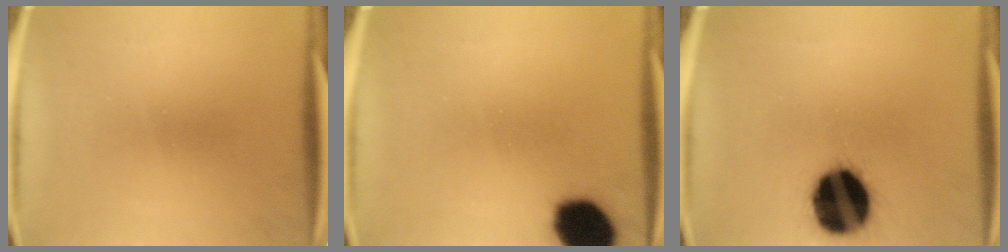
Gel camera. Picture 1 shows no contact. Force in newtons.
{"total": 13.2}
{"total": 19.8}